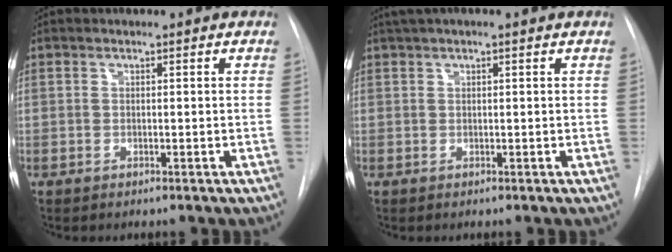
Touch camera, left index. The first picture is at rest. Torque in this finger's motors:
{"motor_torque": [0.39, -0.52, 0.18, 0.05]}